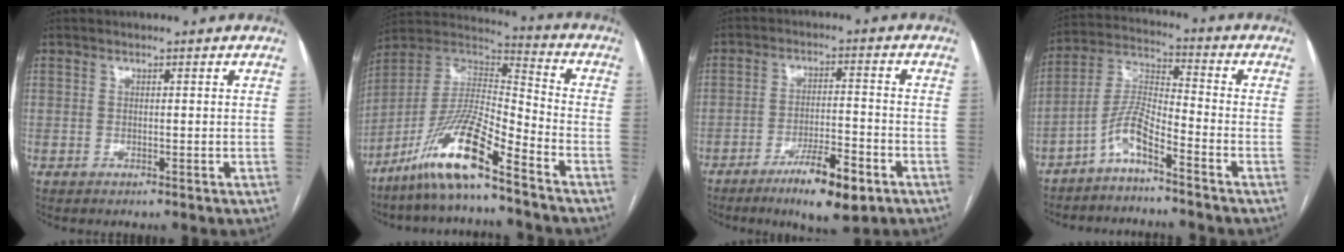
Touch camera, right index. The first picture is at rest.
{"total": 13.8, "force": [-9.5, 1.0, 9.9], "torque": [-0.197, 0.002, -0.178]}
{"total": 9.3, "force": [-5.5, 1.7, 7.3], "torque": [-0.122, -0.009, -0.084]}
{"total": 6.7, "force": [-4.7, 0.9, 4.7], "torque": [-0.110, 0.007, -0.096]}